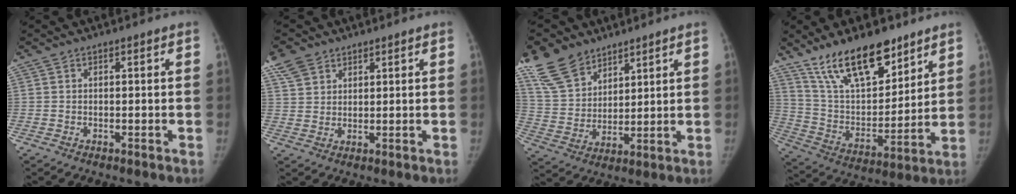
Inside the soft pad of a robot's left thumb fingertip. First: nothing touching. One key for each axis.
{"total": 5.4, "fx": 3.7, "fy": 3.4, "fz": 2.0, "tx": -0.032, "ty": -0.005, "tz": 0.080}
{"total": 13.3, "fx": 9.6, "fy": 7.5, "fz": 5.4, "tx": -0.088, "ty": -0.032, "tz": 0.198}
{"total": 19.5, "fx": 13.9, "fy": 8.0, "fz": 11.1, "tx": -0.146, "ty": -0.072, "tz": 0.254}